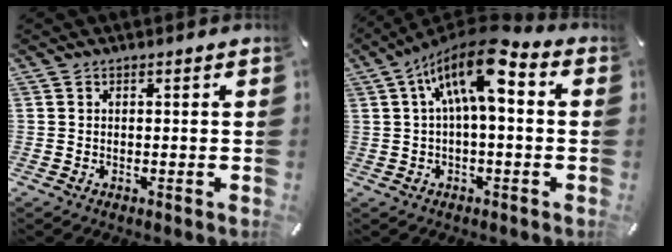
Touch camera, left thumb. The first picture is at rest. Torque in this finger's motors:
{"motor_torque": [0.32, 1.51, 1.49, -1.29, 0.54]}